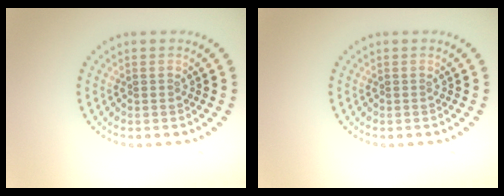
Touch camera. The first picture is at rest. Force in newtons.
{"total": 0.0}